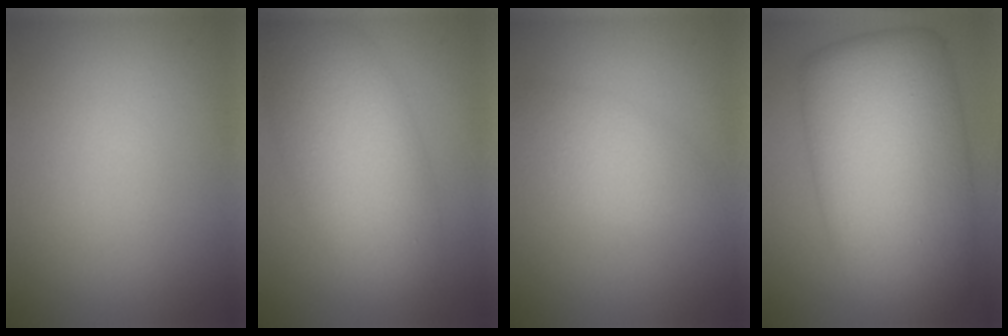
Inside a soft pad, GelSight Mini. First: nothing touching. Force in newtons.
{"total": 8.3, "press": 8.2, "slide": 0.7}
{"total": 3.2, "press": 3.2, "slide": 0.1}
{"total": 15.1, "press": 15.1, "slide": 0.2}